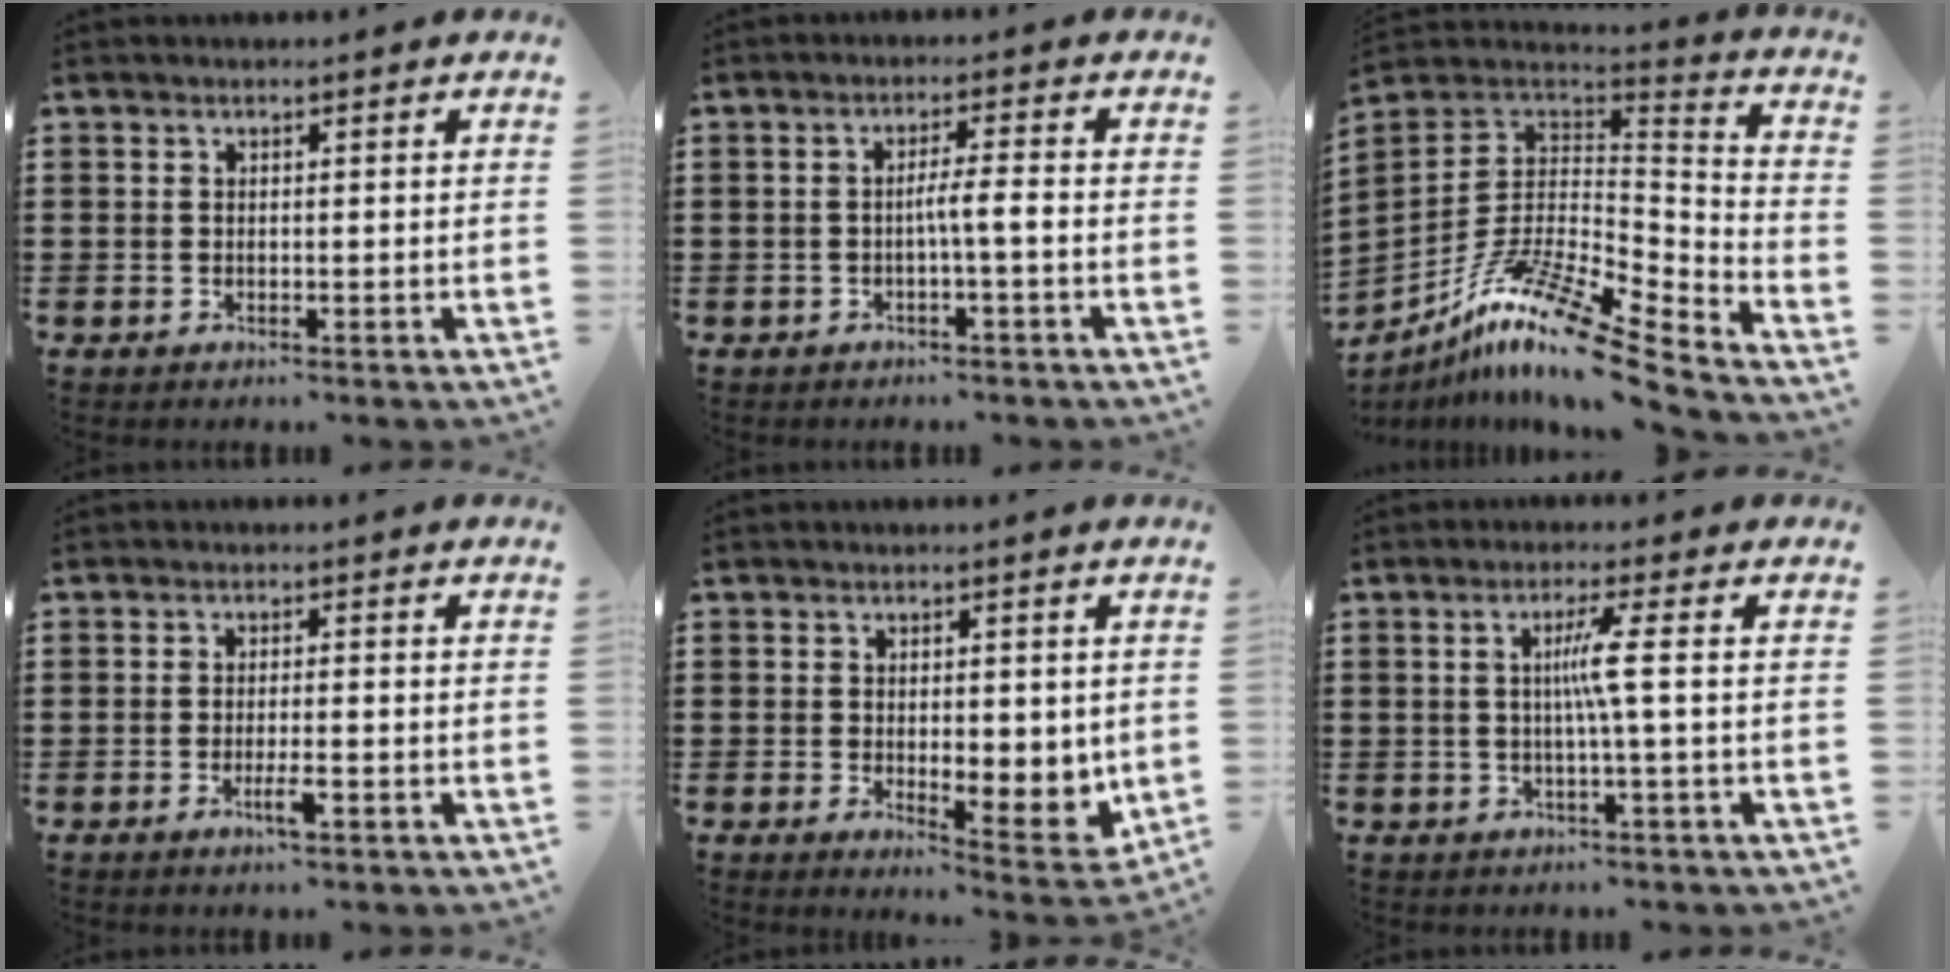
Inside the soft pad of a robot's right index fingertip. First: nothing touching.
{"total": 3.1, "force": [-0.9, -0.1, 2.9], "torque": [-0.052, -0.004, -0.019]}
{"total": 14.1, "force": [-9.5, 2.3, 10.2], "torque": [-0.206, 0.010, -0.183]}
{"total": 3.0, "force": [-1.4, 0.4, 2.6], "torque": [-0.050, -0.004, -0.027]}
{"total": 4.0, "force": [0.7, 2.1, 3.4], "torque": [-0.053, 0.001, 0.008]}
{"total": 4.3, "force": [0.0, -0.7, 4.2], "torque": [-0.080, -0.007, -0.006]}